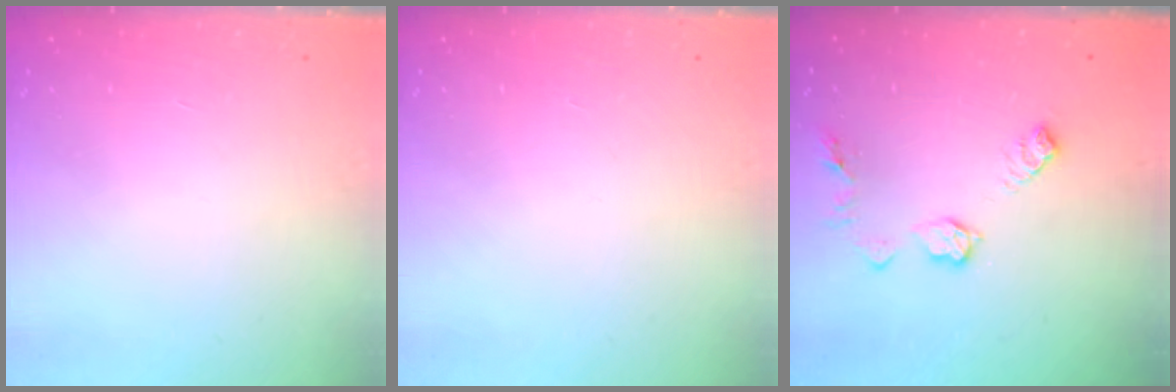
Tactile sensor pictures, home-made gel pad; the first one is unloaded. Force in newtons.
{"total": 0.0}
{"total": 9.0, "press": 9.0, "slide": 0.4}